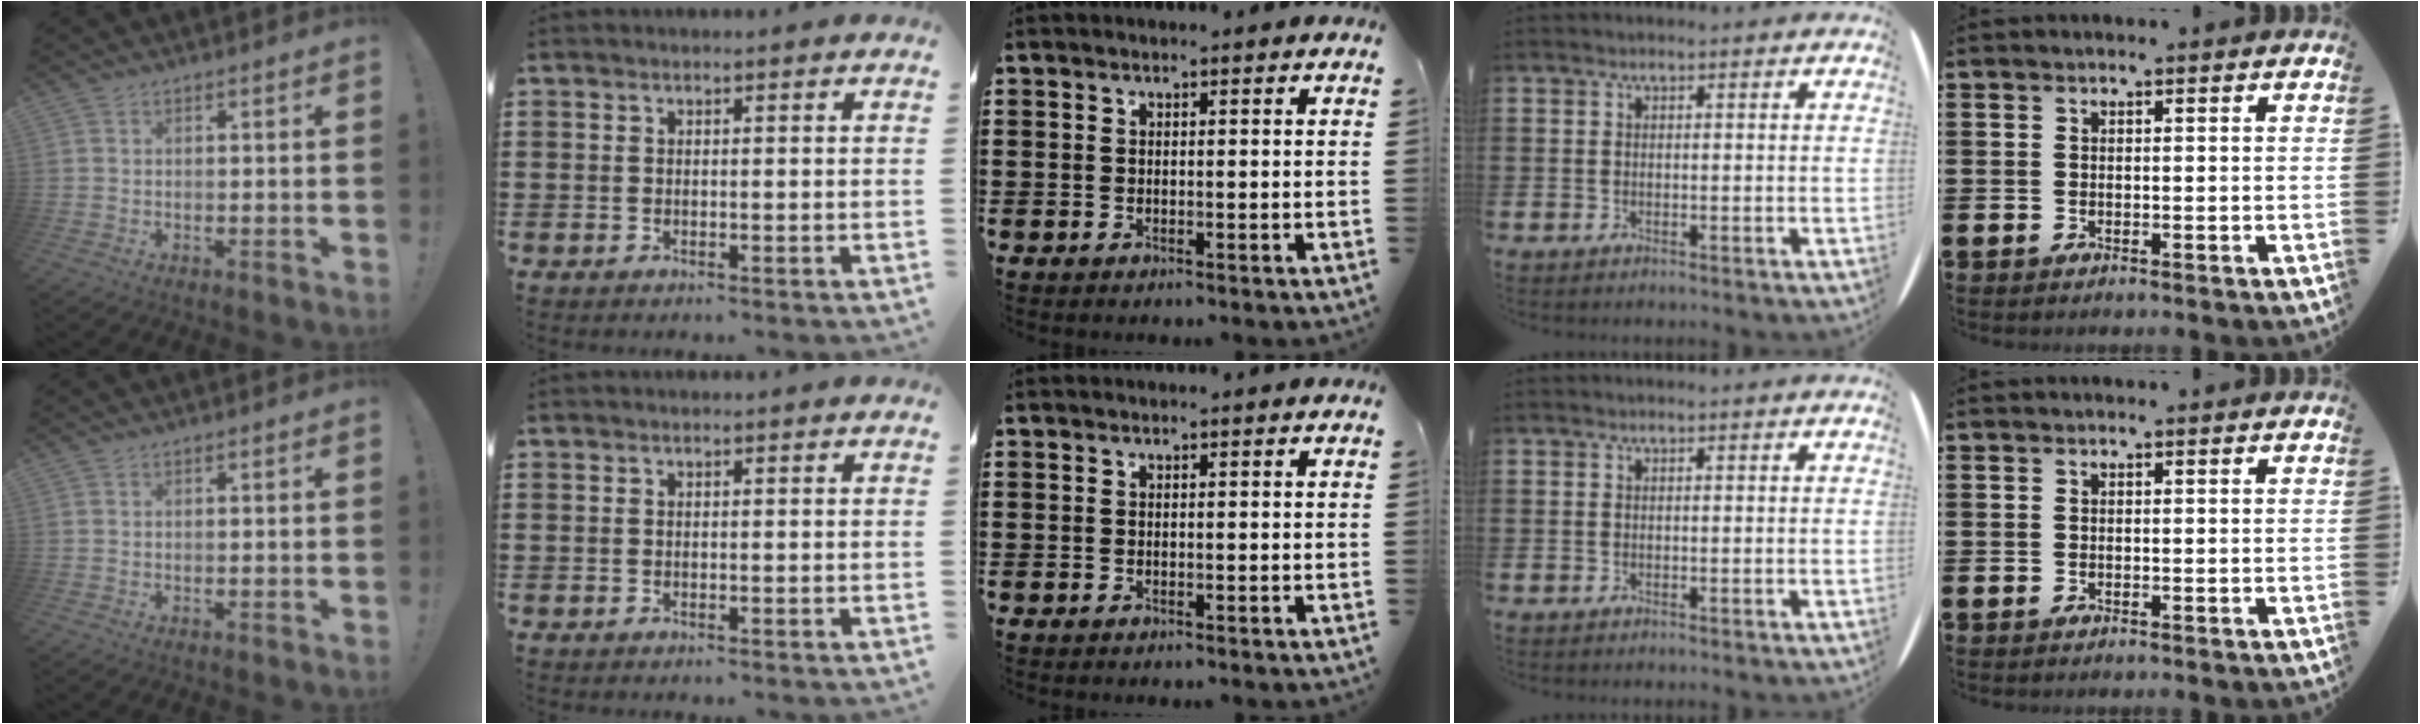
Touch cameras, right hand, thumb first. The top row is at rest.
{}